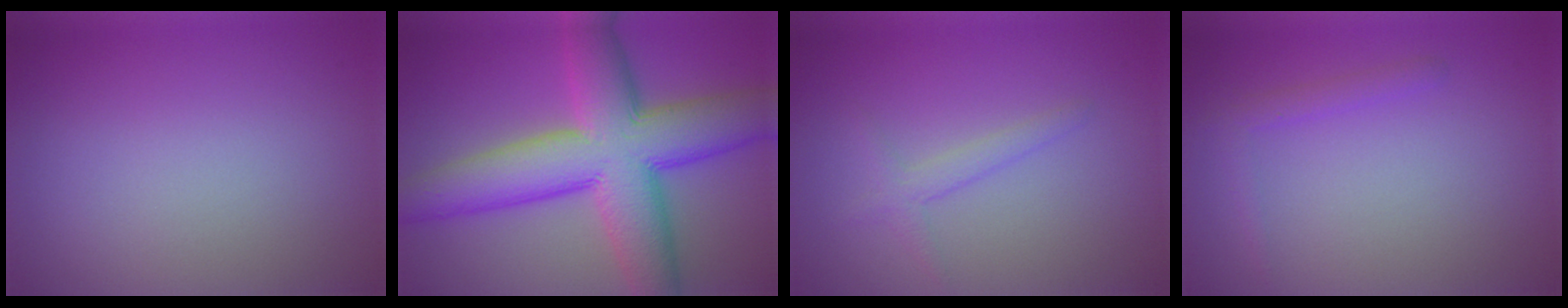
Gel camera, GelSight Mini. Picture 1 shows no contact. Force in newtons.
{"total": 12.0, "press": 12.0, "slide": 0.3}
{"total": 1.6, "press": 1.6, "slide": 0.1}
{"total": 1.5, "press": 1.5, "slide": 0.1}